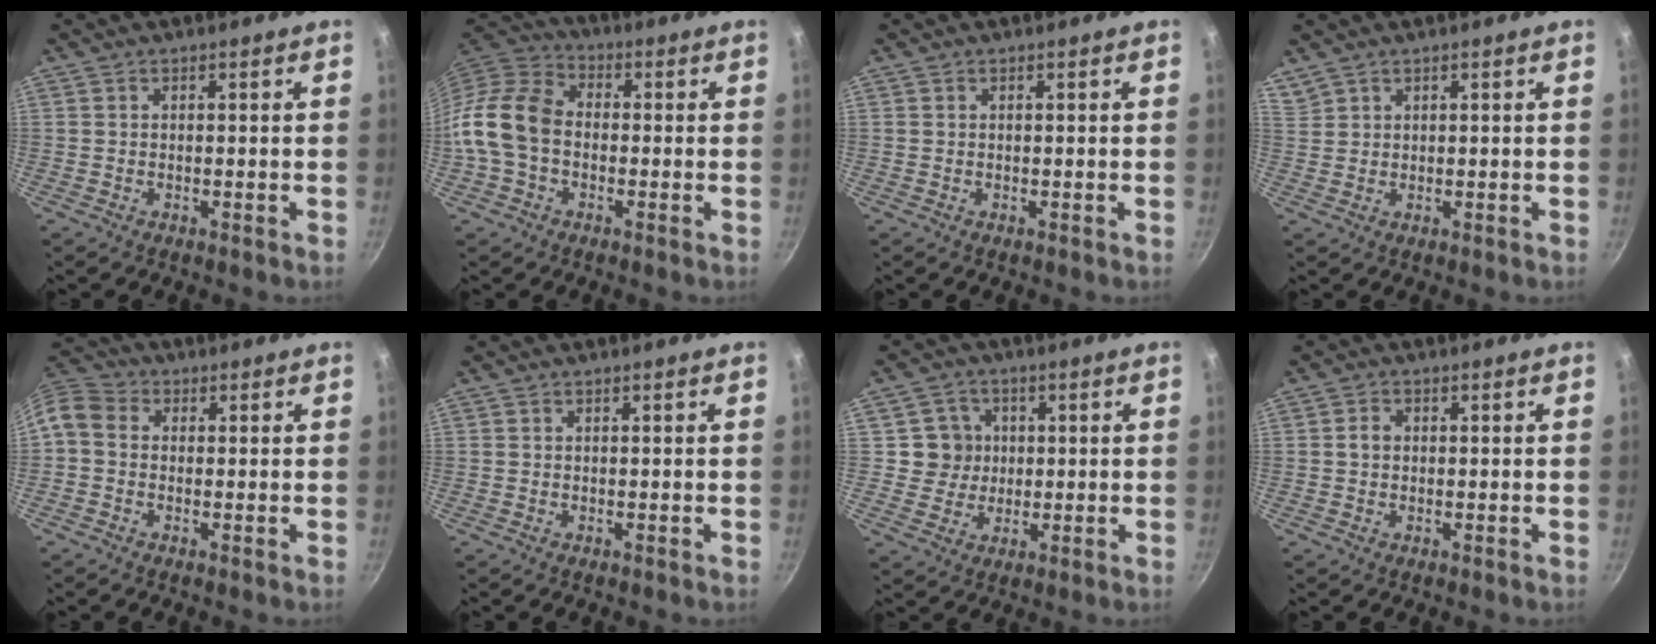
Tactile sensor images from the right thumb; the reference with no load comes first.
{"total": 12.7, "force": [-1.9, 9.2, 8.4], "torque": [-0.144, 0.034, -0.059]}
{"total": 0.0}
{"total": 2.7, "force": [2.3, 1.3, 0.4], "torque": [0.000, 0.005, 0.051]}
{"total": 7.0, "force": [-0.3, 5.7, 4.0], "torque": [-0.089, 0.028, -0.023]}
{"total": 0.0}
{"total": 6.2, "force": [0.8, 6.0, 1.1], "torque": [0.023, 0.005, 0.009]}
{"total": 2.0, "force": [0.1, 1.6, 1.1], "torque": [-0.016, 0.007, -0.001]}